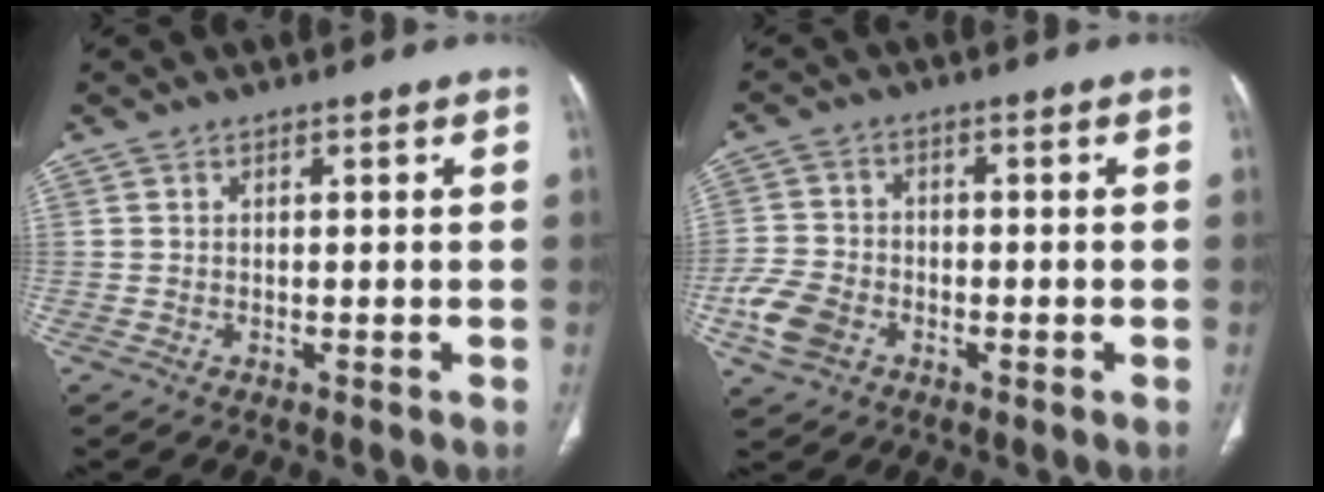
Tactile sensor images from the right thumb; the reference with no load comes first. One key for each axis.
{"total": 7.7, "fx": -3.1, "fy": 5.8, "fz": 4.1, "tx": -0.082, "ty": 0.011, "tz": -0.059}